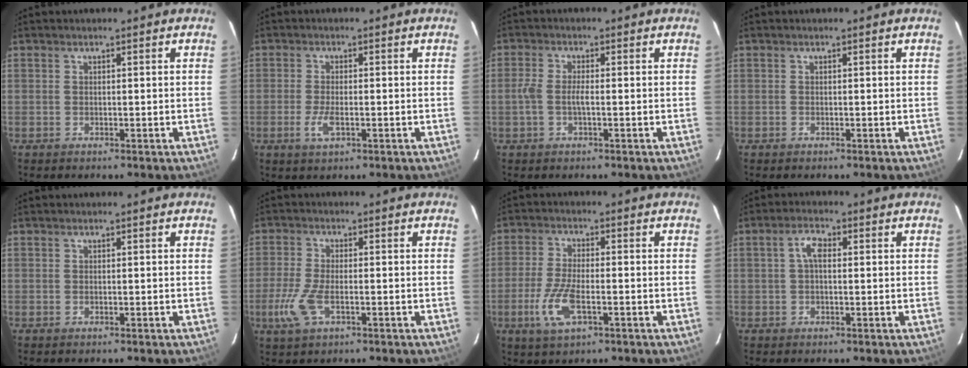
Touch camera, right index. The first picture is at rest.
{"total": 3.7, "force": [-1.4, 1.2, 3.2], "torque": [-0.071, -0.006, -0.027]}
{"total": 3.0, "force": [-0.8, 0.8, 2.8], "torque": [-0.063, 0.003, -0.018]}
{"total": 0.0}
{"total": 0.0}
{"total": 7.1, "force": [-2.7, 2.9, 5.9], "torque": [-0.140, -0.009, -0.053]}
{"total": 8.4, "force": [-3.1, 3.1, 7.2], "torque": [-0.161, -0.008, -0.060]}
{"total": 3.2, "force": [0.5, 1.5, 2.8], "torque": [-0.056, 0.012, 0.009]}